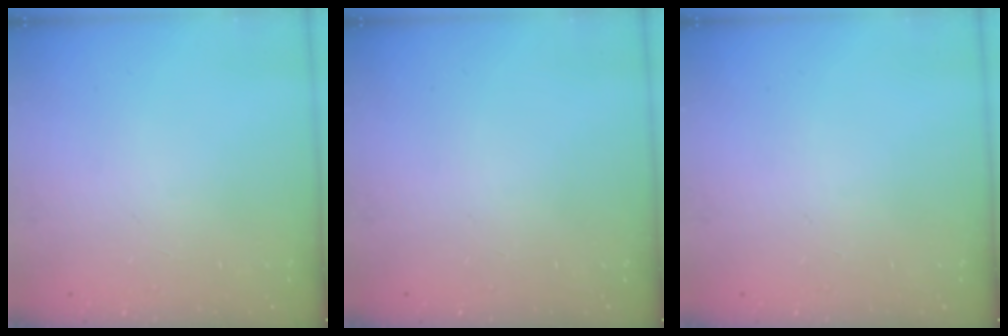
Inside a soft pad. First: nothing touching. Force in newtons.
{"total": 0.0}
{"total": 0.0}